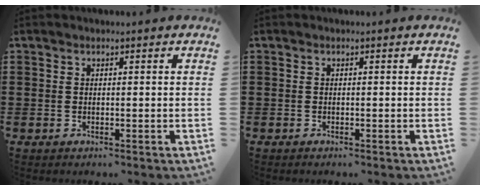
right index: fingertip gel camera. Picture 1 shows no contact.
{"total": 0.0}